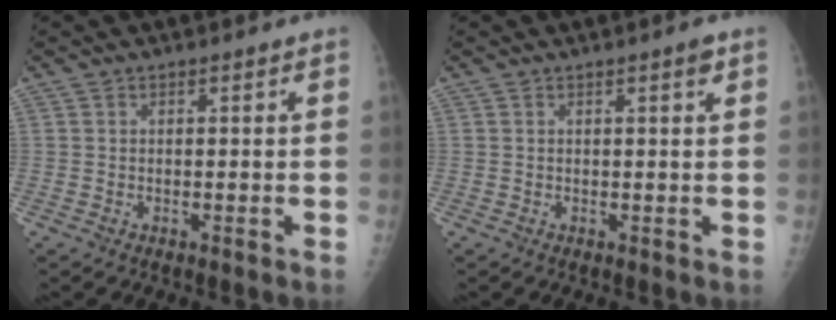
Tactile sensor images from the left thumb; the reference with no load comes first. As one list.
[{"total": 1.2, "force": [0.7, 0.1, 1.0], "torque": [-0.006, -0.001, 0.006]}]